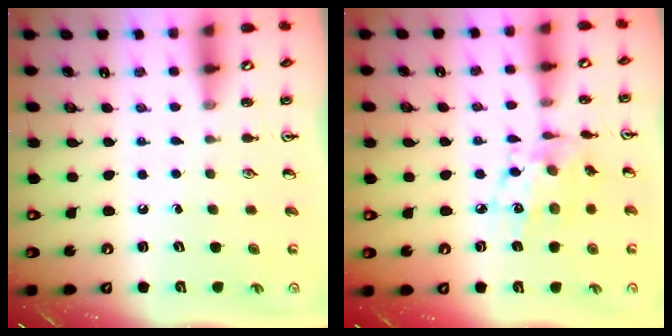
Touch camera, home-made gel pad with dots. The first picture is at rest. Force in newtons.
{"total": 10.4, "press": 10.3, "slide": 0.7}